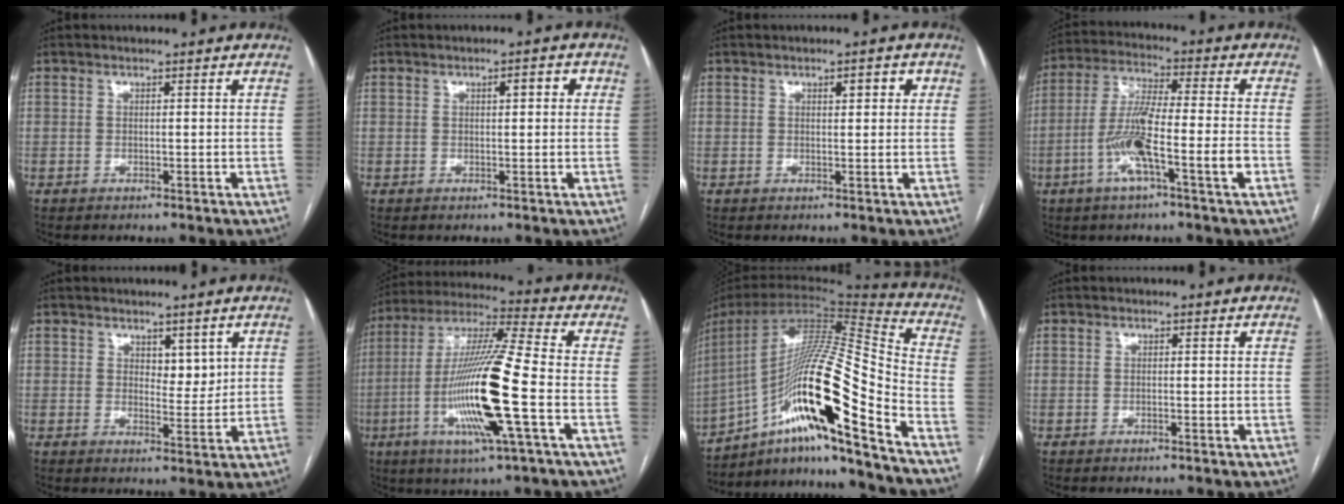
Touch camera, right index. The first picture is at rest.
{"total": 2.5, "force": [0.7, 0.8, 2.3], "torque": [-0.034, 0.010, 0.010]}
{"total": 2.3, "force": [0.9, 0.8, 2.0], "torque": [-0.029, 0.005, 0.013]}
{"total": 11.3, "force": [-4.1, 0.4, 10.5], "torque": [-0.205, 0.002, -0.079]}
{"total": 3.2, "force": [1.7, 1.8, 2.0], "torque": [-0.026, -0.006, 0.032]}
{"total": 18.1, "force": [-4.4, 0.2, 17.6], "torque": [-0.354, -0.012, -0.089]}
{"total": 24.6, "force": [-12.8, 0.7, 21.0], "torque": [-0.375, 0.001, -0.224]}
{"total": 0.0}